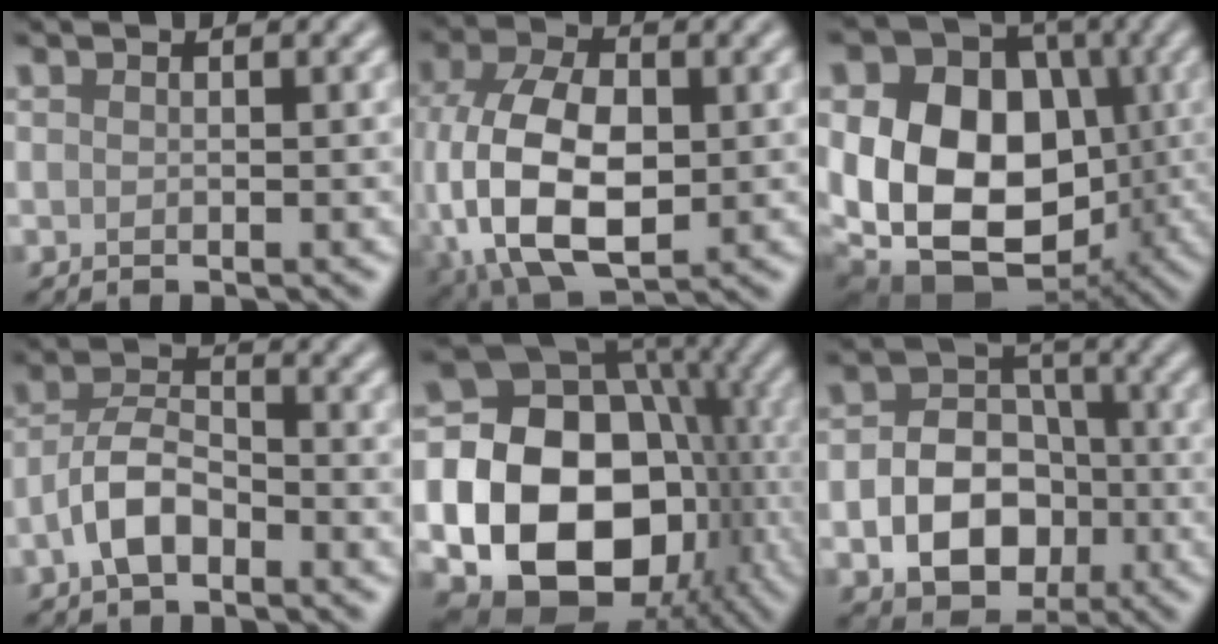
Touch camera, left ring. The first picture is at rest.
{"total": 11.6, "force": [-1.2, 7.2, 9.1], "torque": [-0.208, -0.013, -0.020]}
{"total": 18.1, "force": [-1.6, 14.1, 11.2], "torque": [-0.198, 0.003, -0.042]}
{"total": 4.2, "force": [-2.0, 2.2, 3.0], "torque": [-0.057, 0.010, -0.046]}
{"total": 20.7, "force": [-3.9, 17.0, 11.2], "torque": [-0.180, -0.010, -0.079]}
{"total": 8.5, "force": [-2.1, 6.5, 5.1], "torque": [-0.063, -0.013, -0.045]}